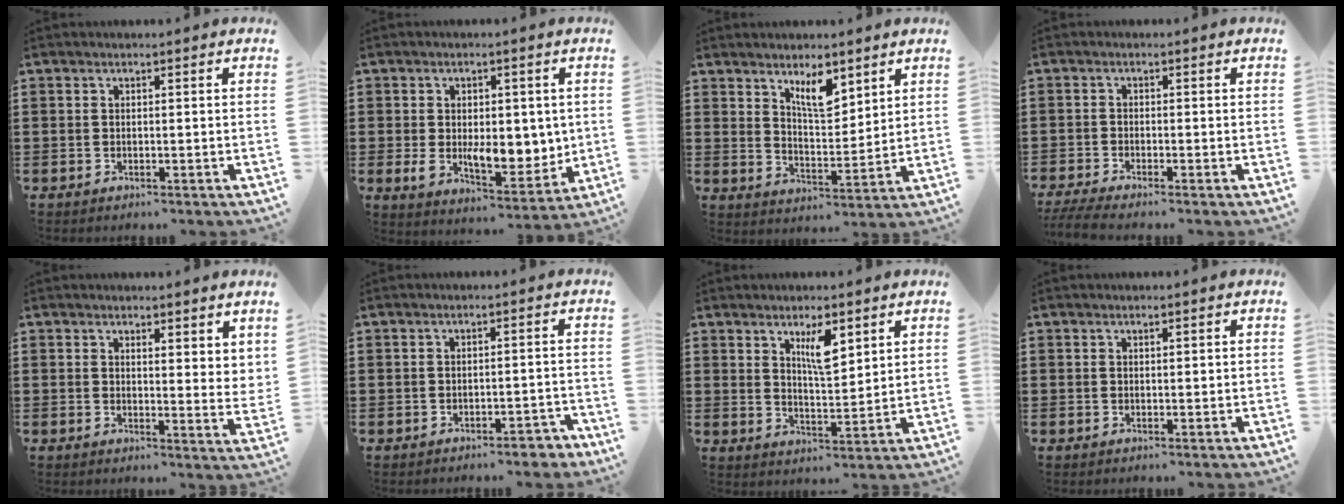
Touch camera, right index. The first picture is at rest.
{"total": 8.4, "force": [-0.1, 5.3, 6.4], "torque": [-0.101, 0.004, 0.003]}
{"total": 6.5, "force": [4.5, 2.4, 4.2], "torque": [-0.076, -0.011, 0.076]}
{"total": 2.3, "force": [-2.2, 0.0, 0.9], "torque": [-0.021, -0.005, -0.046]}
{"total": 2.7, "force": [2.6, 0.6, 0.6], "torque": [-0.021, 0.002, 0.048]}
{"total": 2.4, "force": [-2.0, 0.7, 1.1], "torque": [-0.021, 0.003, -0.039]}
{"total": 5.9, "force": [3.3, 1.9, 4.6], "torque": [-0.082, -0.001, 0.053]}
{"total": 0.5, "force": [0.4, 0.2, 0.4], "torque": [-0.007, 0.001, 0.007]}